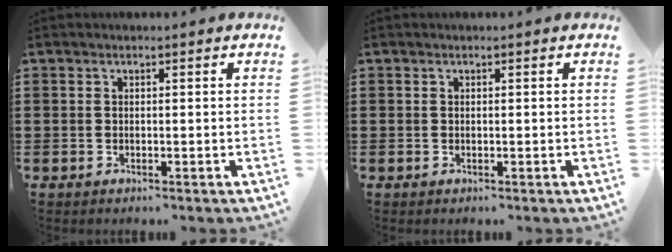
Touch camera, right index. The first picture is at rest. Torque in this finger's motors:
{"motor_torque": [-0.92, 1.22, 0.00, 0.00]}